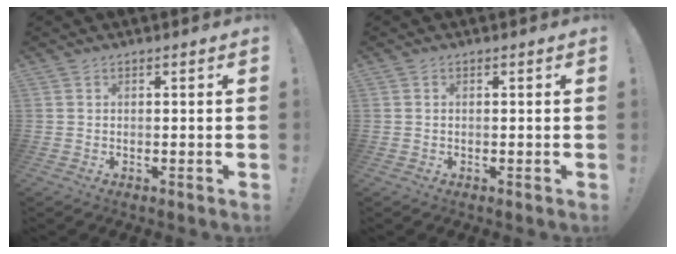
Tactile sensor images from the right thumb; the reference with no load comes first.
{"total": 0.0}